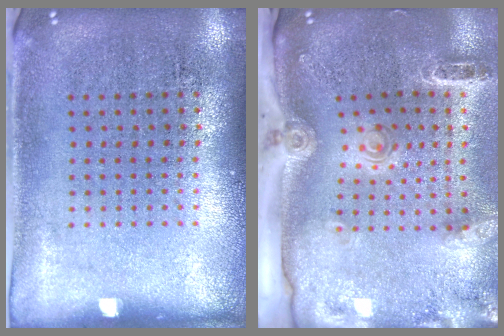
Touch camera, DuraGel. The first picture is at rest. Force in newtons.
{"total": 2.9, "press": 2.0, "slide": 2.0}